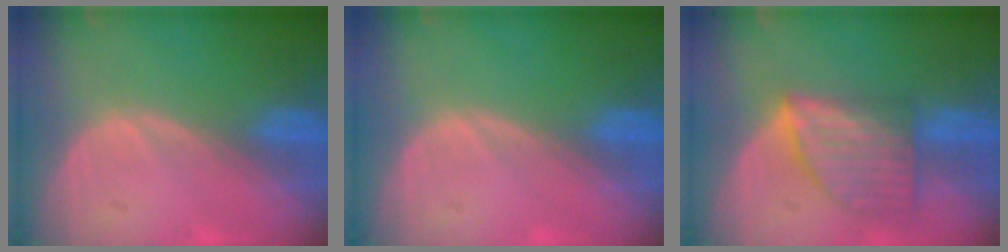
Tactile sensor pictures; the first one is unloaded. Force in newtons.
{"total": 0.0}
{"total": 7.7, "press": 7.0, "slide": 3.2}